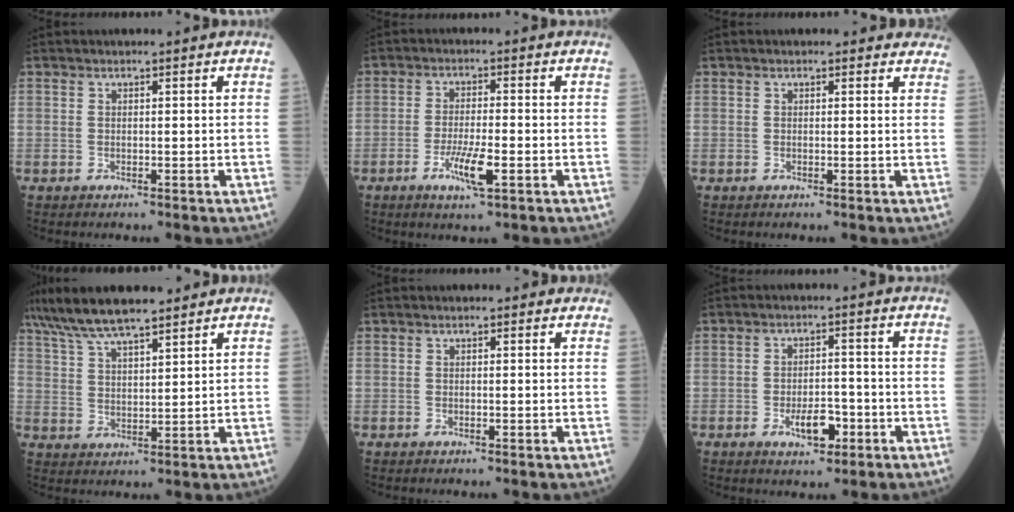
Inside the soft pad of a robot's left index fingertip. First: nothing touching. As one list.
[{"total": 5.4, "force": [-2.3, 0.6, 4.9], "torque": [-0.096, -0.007, -0.042]}, {"total": 3.7, "force": [3.4, 1.5, 0.5], "torque": [0.015, -0.002, 0.014]}, {"total": 11.6, "force": [9.5, 2.0, 6.3], "torque": [-0.126, 0.028, 0.176]}, {"total": 0.6, "force": [0.3, 0.5, 0.2], "torque": [-0.001, -0.001, -0.004]}, {"total": 5.0, "force": [-2.3, 2.2, 3.9], "torque": [-0.064, 0.002, -0.034]}]